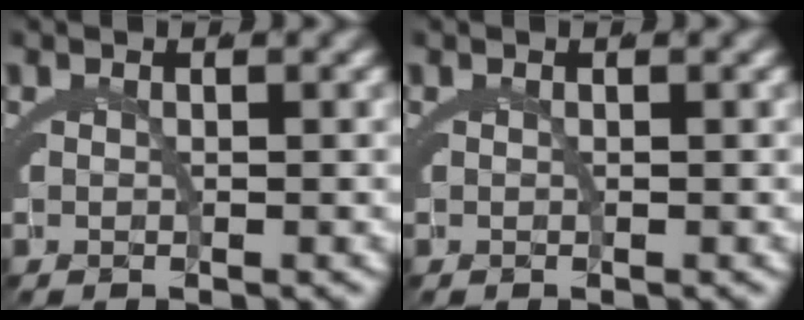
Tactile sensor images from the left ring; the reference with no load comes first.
{"total": 0.0}